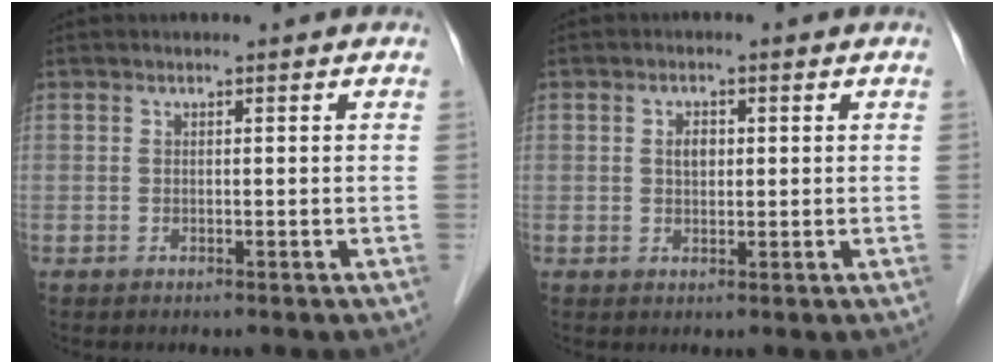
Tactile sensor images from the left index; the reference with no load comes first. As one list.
[{"total": 2.2, "force": [0.3, 1.4, 1.6], "torque": [-0.032, 0.003, 0.007]}]